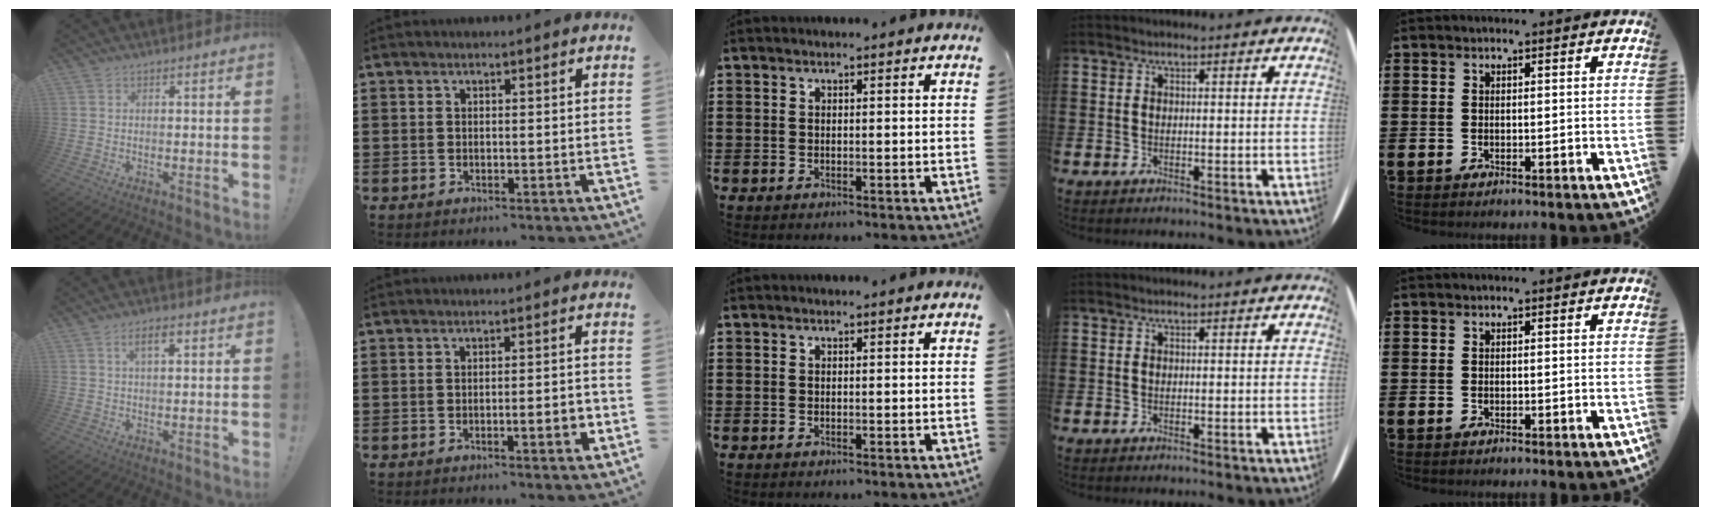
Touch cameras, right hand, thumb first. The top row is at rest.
{"thumb": {"total": 4.4, "force": [1.7, 1.6, 3.7], "torque": [-0.063, 0.001, 0.025]}, "index": {"total": 3.6, "force": [-1.0, 0.5, 3.4], "torque": [-0.056, -0.003, -0.016]}}